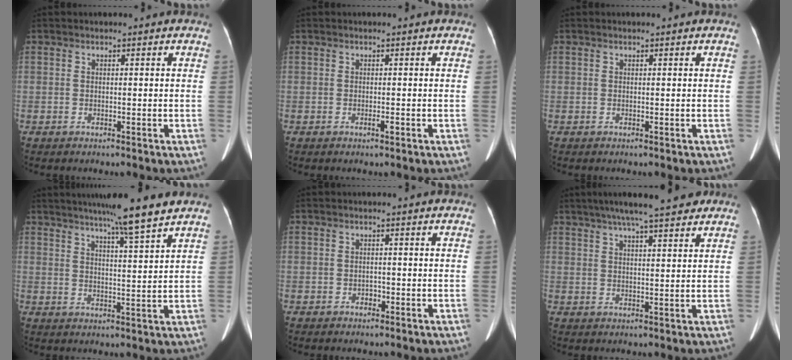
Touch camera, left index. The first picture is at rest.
{"total": 0.6, "force": [-0.3, 0.1, 0.5], "torque": [-0.012, -0.002, -0.003]}
{"total": 0.0}
{"total": 9.7, "force": [7.9, -1.1, 5.6], "torque": [-0.089, 0.003, 0.113]}
{"total": 0.7, "force": [-0.4, 0.6, 0.2], "torque": [-0.004, 0.002, -0.007]}
{"total": 13.0, "force": [10.3, 1.6, 7.7], "torque": [-0.120, 0.030, 0.147]}